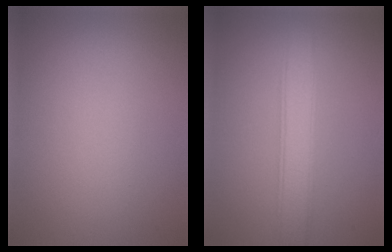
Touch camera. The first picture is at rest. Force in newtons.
{"total": 3.9, "press": 3.9, "slide": 0.2}